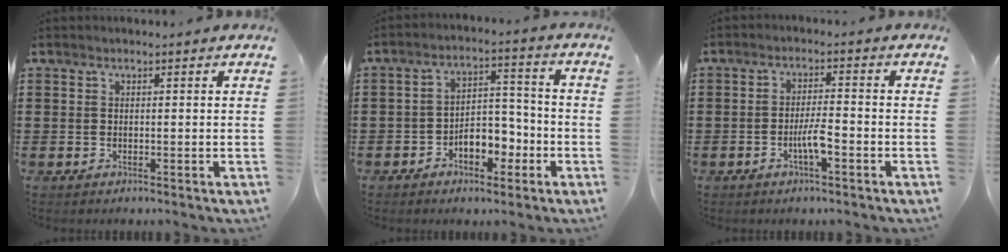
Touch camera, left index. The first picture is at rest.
{"total": 6.2, "force": [-3.2, 3.6, 3.9], "torque": [-0.061, 0.014, -0.063]}
{"total": 4.0, "force": [-1.7, 0.8, 3.6], "torque": [-0.069, 0.004, -0.034]}